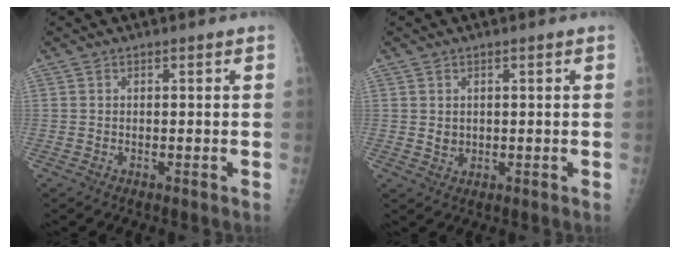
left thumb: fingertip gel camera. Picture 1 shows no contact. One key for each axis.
{"total": 1.9, "fx": 0.5, "fy": 1.6, "fz": 0.9, "tx": -0.010, "ty": -0.005, "tz": 0.015}